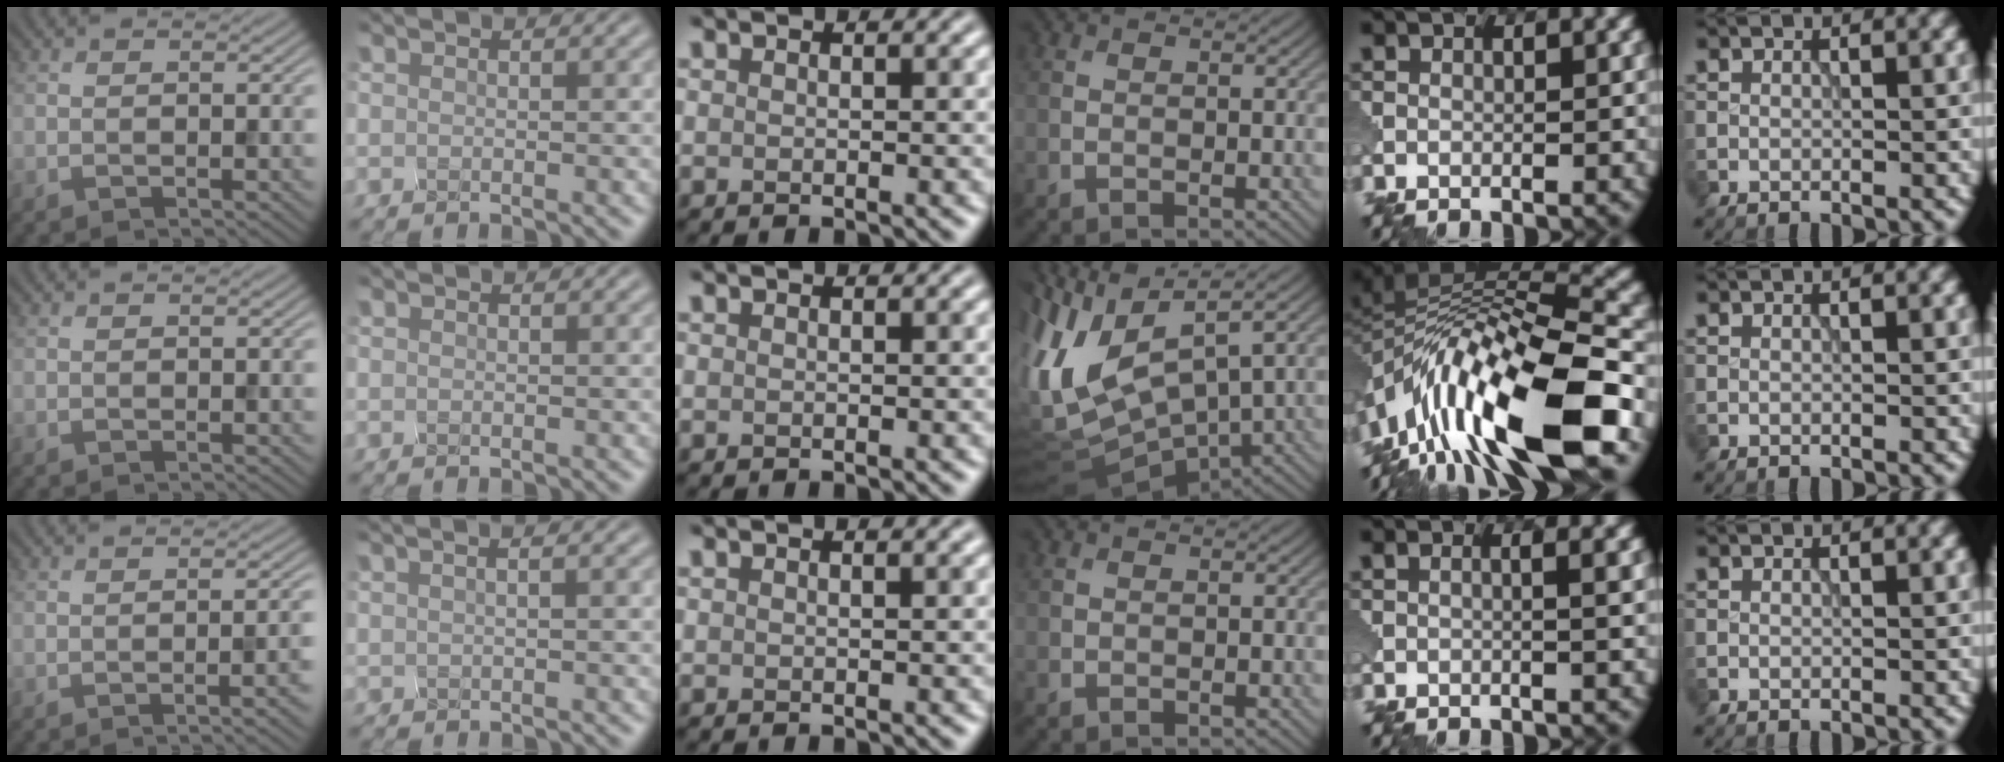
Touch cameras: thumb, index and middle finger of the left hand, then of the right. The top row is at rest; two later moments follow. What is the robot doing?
{"motion": "squeeze", "object": "hand grip exerciser"}